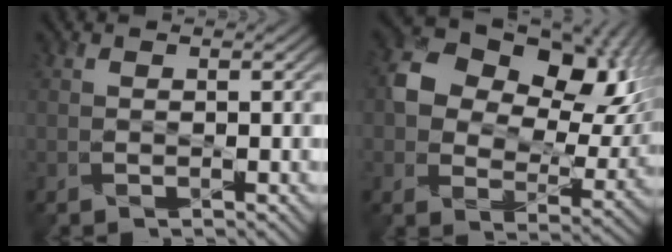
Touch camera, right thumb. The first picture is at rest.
{"total": 14.2, "force": [4.6, 9.7, 9.2], "torque": [-0.163, 0.001, 0.087]}